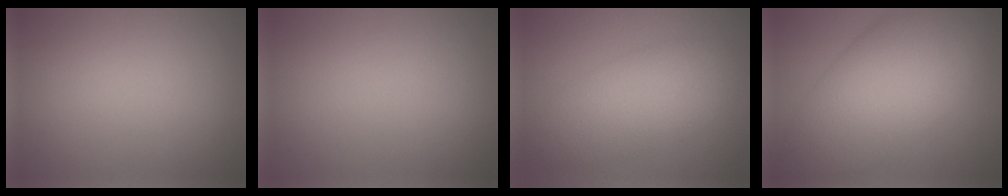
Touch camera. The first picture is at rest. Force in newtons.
{"total": 0.0}
{"total": 6.3, "press": 6.3, "slide": 0.1}
{"total": 11.4, "press": 11.4, "slide": 0.1}